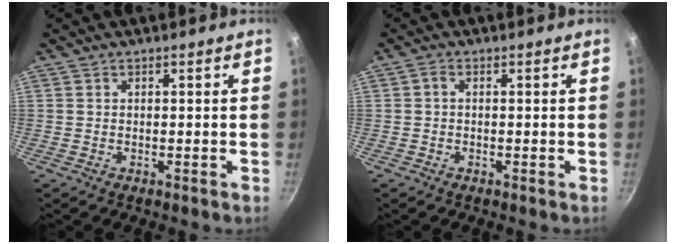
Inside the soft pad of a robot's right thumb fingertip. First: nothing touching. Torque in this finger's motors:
{"motor_torque": [-0.11, -0.38, -0.05, -0.16, 0.04]}